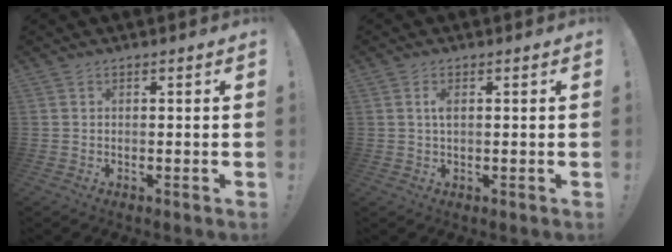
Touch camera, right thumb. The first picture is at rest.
{"total": 2.0, "force": [0.3, 0.7, 1.9], "torque": [-0.033, 0.002, 0.001]}